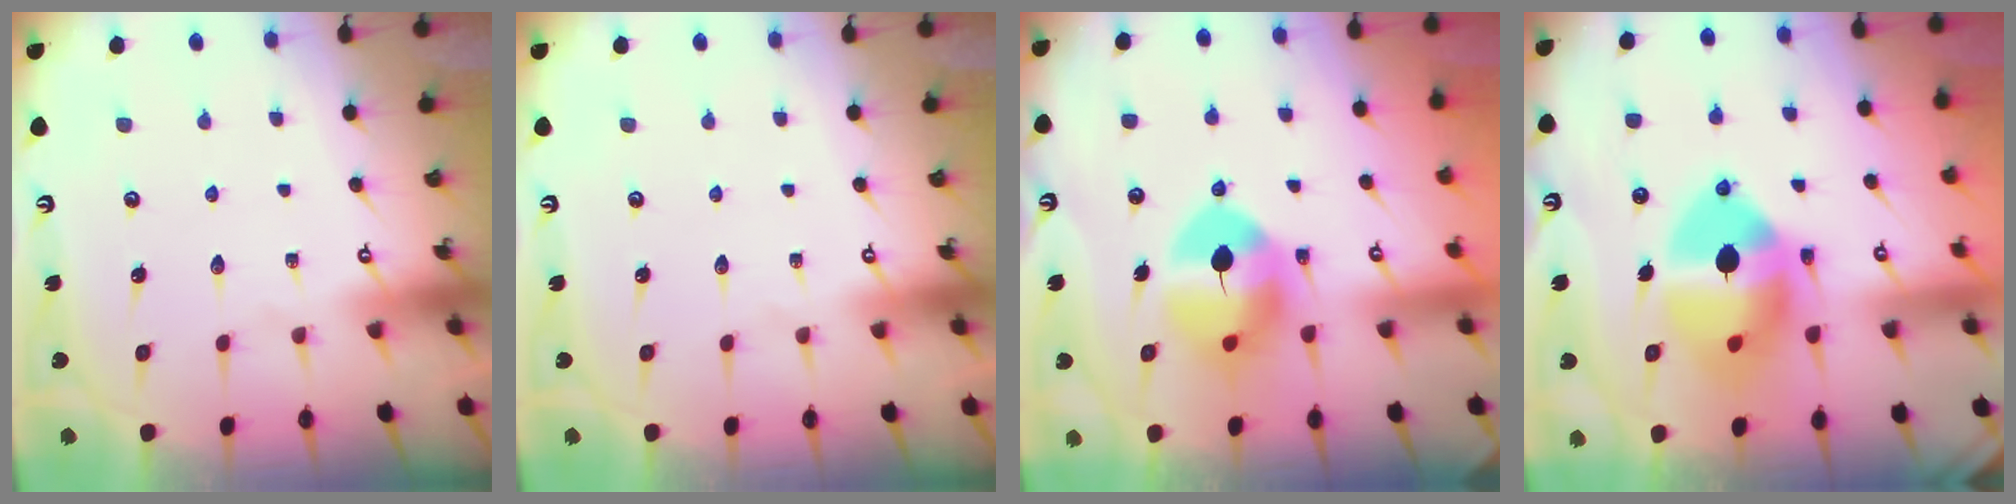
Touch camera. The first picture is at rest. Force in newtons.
{"total": 0.0}
{"total": 9.7, "press": 9.6, "slide": 1.3}
{"total": 17.2, "press": 17.1, "slide": 2.3}